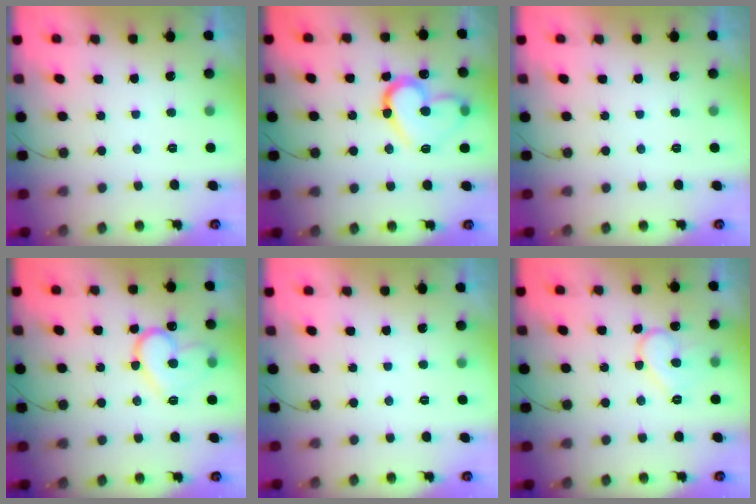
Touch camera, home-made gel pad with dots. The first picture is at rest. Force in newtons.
{"total": 15.8, "press": 15.7, "slide": 1.0}
{"total": 0.0}
{"total": 13.9, "press": 13.9, "slide": 1.4}
{"total": 0.0}
{"total": 10.6, "press": 10.6, "slide": 1.1}